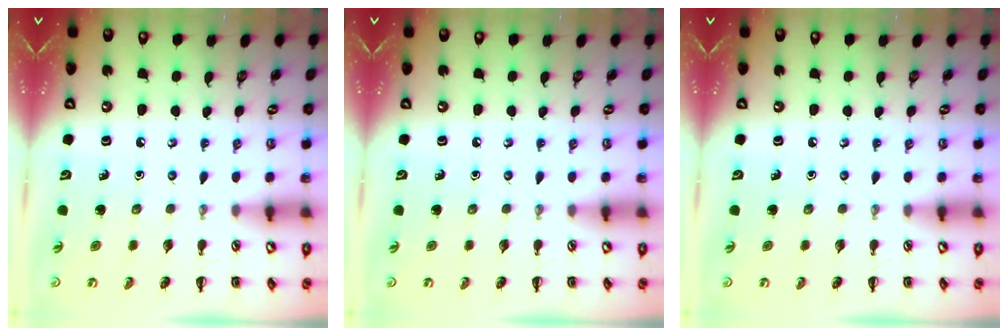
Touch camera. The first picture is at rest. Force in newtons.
{"total": 0.0}
{"total": 0.0}